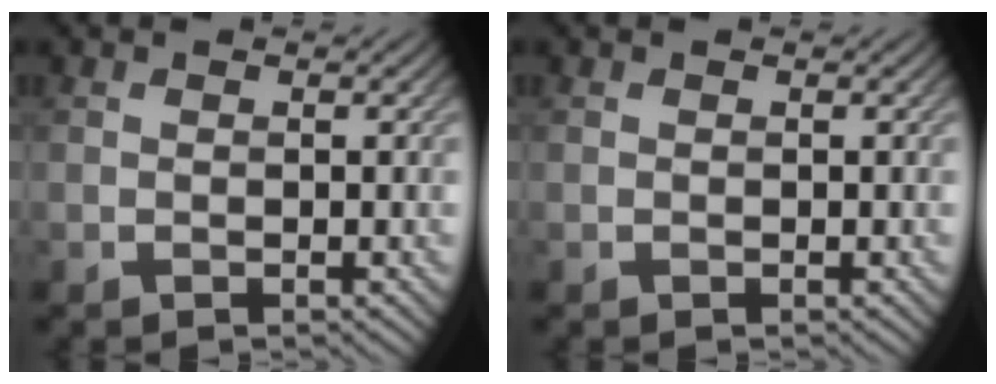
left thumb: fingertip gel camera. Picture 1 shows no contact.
{"total": 0.0}